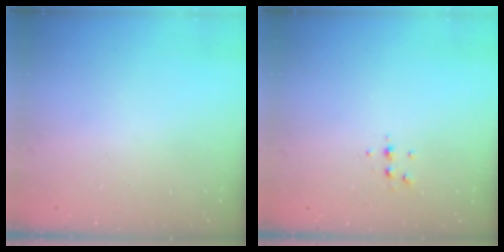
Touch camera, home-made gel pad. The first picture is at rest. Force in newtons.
{"total": 4.7, "press": 4.6, "slide": 1.0}